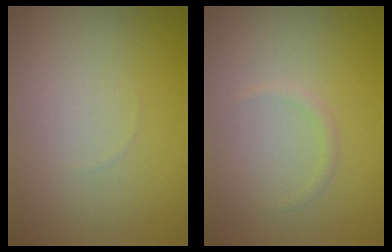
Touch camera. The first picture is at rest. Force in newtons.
{"total": 0.7, "press": 0.7, "slide": 0.1}